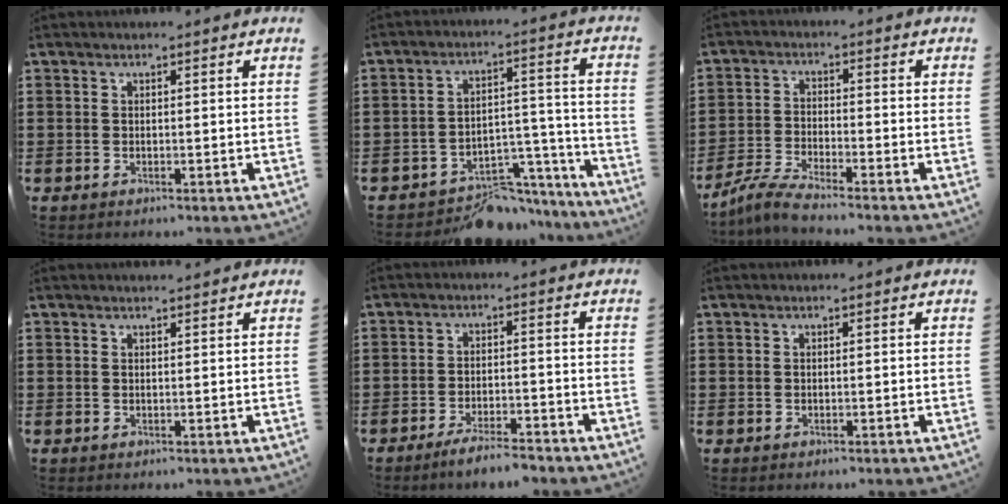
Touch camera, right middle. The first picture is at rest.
{"total": 7.5, "force": [-6.9, 2.5, 1.6], "torque": [-0.017, 0.032, -0.128]}
{"total": 4.5, "force": [-4.1, -0.1, 1.8], "torque": [-0.053, -0.012, -0.084]}
{"total": 0.7, "force": [0.7, 0.1, 0.0], "torque": [-0.002, 0.001, 0.014]}
{"total": 4.2, "force": [-3.9, 0.0, 1.7], "torque": [-0.035, -0.004, -0.075]}
{"total": 0.0}